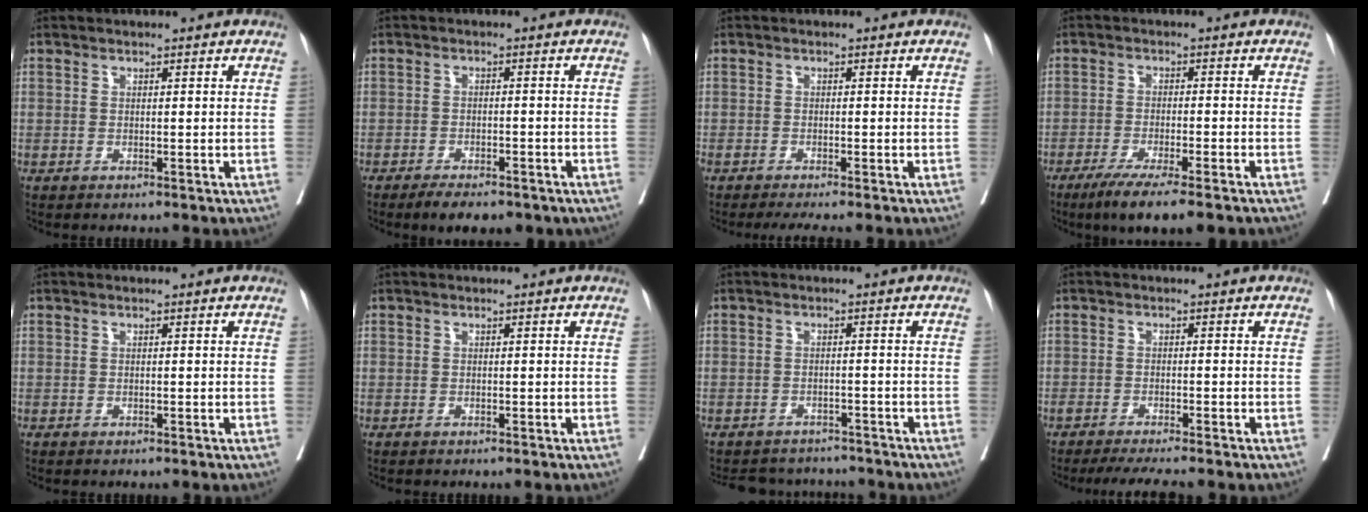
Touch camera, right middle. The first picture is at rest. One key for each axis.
{"total": 6.3, "fx": -4.8, "fy": 2.4, "fz": 3.5, "tx": -0.041, "ty": -0.003, "tz": -0.060}
{"total": 3.4, "fx": -2.9, "fy": -0.1, "fz": 1.7, "tx": -0.022, "ty": -0.008, "tz": -0.048}
{"total": 9.3, "fx": -6.9, "fy": 0.7, "fz": 6.3, "tx": -0.089, "ty": -0.018, "tz": -0.102}
{"total": 0.0}
{"total": 0.0}
{"total": 7.5, "fx": -7.1, "fy": 2.3, "fz": 0.7, "tx": -0.006, "ty": 0.011, "tz": -0.090}
{"total": 5.5, "fx": -4.8, "fy": -0.1, "fz": 2.6, "tx": -0.032, "ty": -0.014, "tz": -0.078}